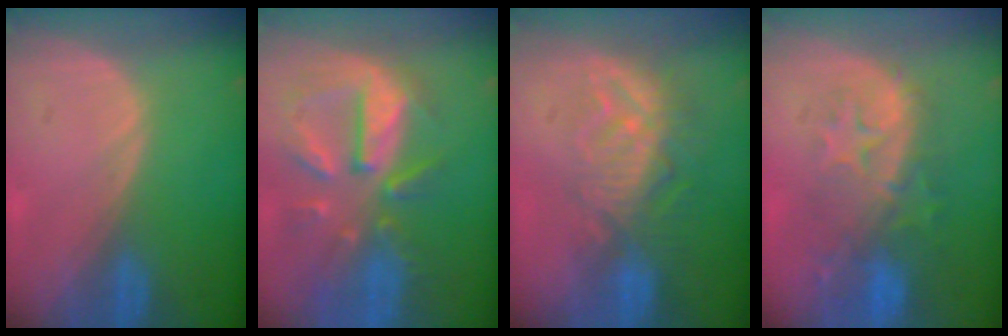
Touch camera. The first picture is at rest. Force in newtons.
{"total": 10.7, "press": 9.5, "slide": 5.0}
{"total": 9.3, "press": 8.1, "slide": 4.5}
{"total": 9.8, "press": 9.0, "slide": 4.1}